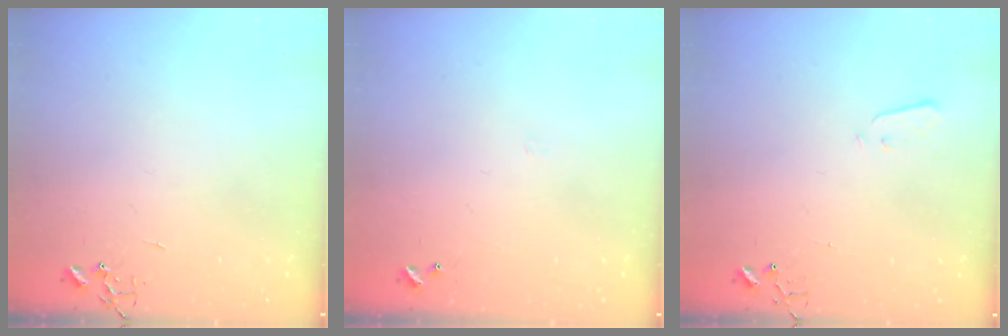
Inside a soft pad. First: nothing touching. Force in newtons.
{"total": 4.5, "press": 4.4, "slide": 0.4}
{"total": 1.9, "press": 1.9, "slide": 0.4}